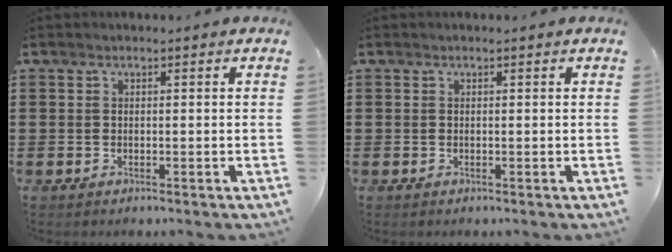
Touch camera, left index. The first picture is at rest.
{"total": 0.0}